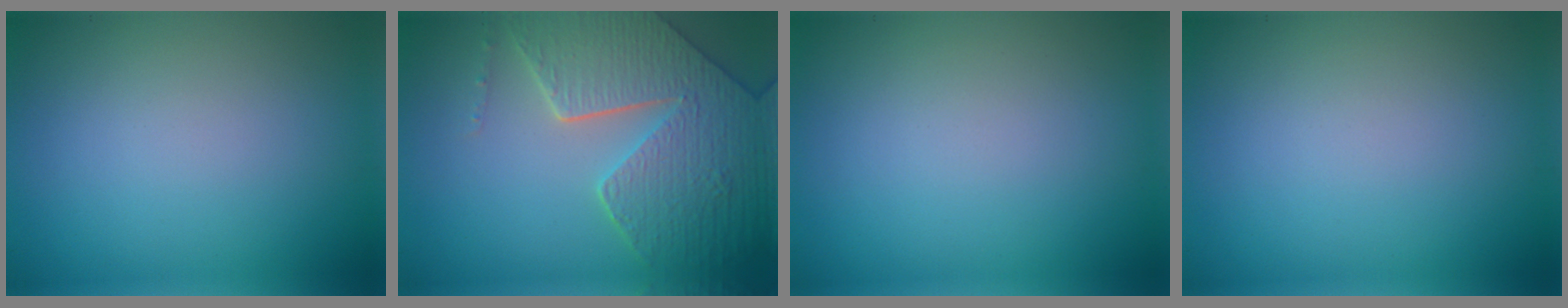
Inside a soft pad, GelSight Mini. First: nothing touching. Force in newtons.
{"total": 8.5, "press": 6.1, "slide": 5.9}
{"total": 0.0}
{"total": 0.0}